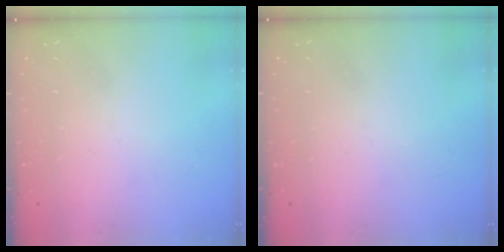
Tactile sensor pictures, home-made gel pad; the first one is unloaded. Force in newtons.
{"total": 0.0}